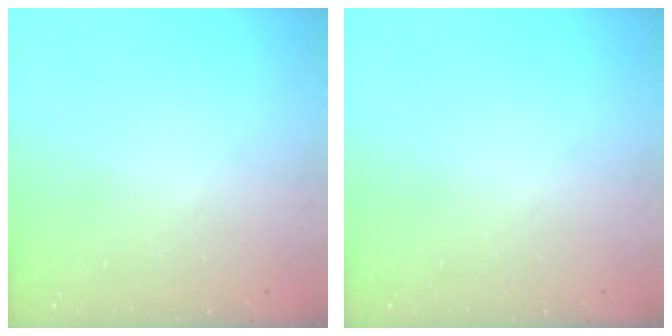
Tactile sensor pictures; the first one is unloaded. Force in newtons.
{"total": 0.0}